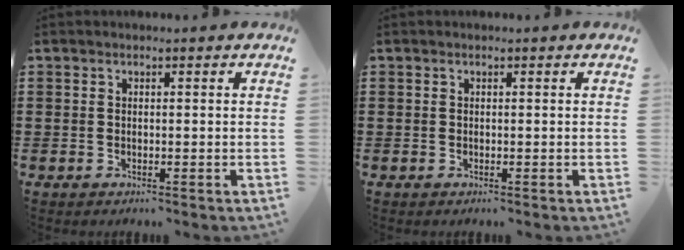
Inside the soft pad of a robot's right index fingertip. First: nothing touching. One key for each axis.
{"total": 0.0}